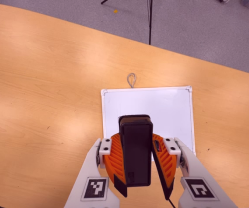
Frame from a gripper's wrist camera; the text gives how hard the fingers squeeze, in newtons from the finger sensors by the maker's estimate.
{"total": 9.7, "left": 9.8, "right": 9.5}